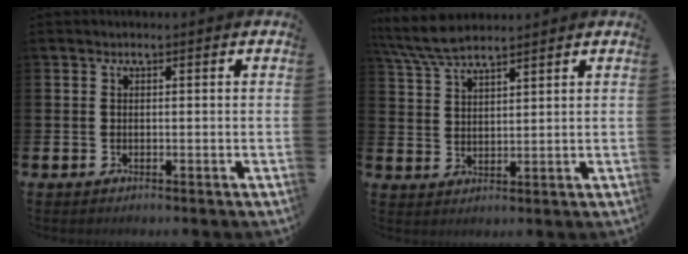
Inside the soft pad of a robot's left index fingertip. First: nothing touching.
{"total": 6.1, "force": [5.6, 1.0, 2.2], "torque": [-0.057, -0.017, 0.103]}